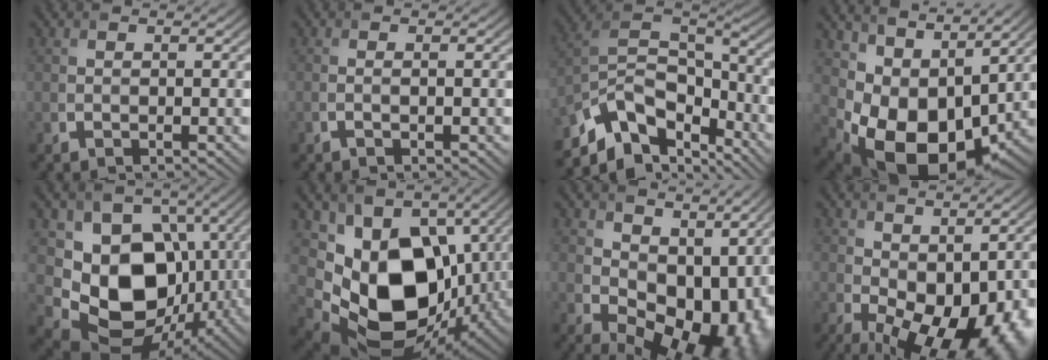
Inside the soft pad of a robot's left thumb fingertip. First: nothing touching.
{"total": 1.1, "force": [-0.4, 0.1, 1.0], "torque": [-0.019, 0.001, -0.011]}
{"total": 11.6, "force": [-7.5, 5.7, 6.9], "torque": [-0.145, -0.002, -0.152]}
{"total": 11.6, "force": [2.1, 7.9, 8.3], "torque": [-0.154, -0.033, 0.051]}
{"total": 13.1, "force": [-0.3, 10.2, 8.2], "torque": [-0.144, -0.034, -0.001]}
{"total": 16.2, "force": [0.2, 11.8, 11.1], "torque": [-0.228, -0.055, 0.025]}
{"total": 12.3, "force": [3.1, 8.2, 8.6], "torque": [-0.124, -0.011, 0.069]}
{"total": 12.9, "force": [-1.3, 7.7, 10.3], "torque": [-0.149, -0.028, 0.010]}